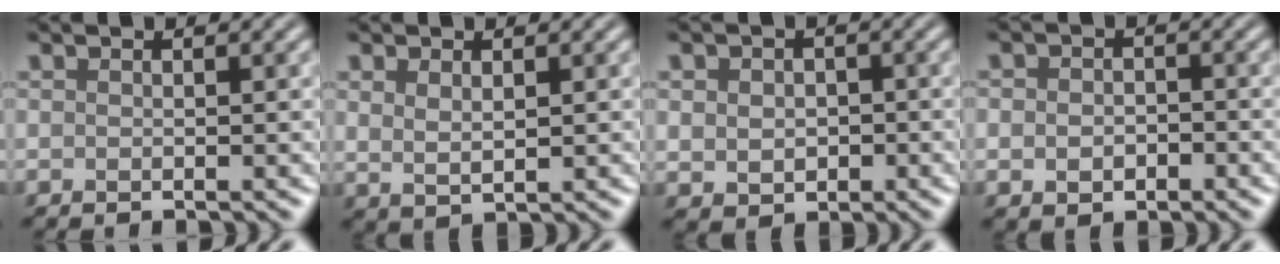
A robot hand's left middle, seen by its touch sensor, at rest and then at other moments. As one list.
[{"total": 1.7, "force": [0.7, 0.9, 1.3], "torque": [-0.028, -0.004, 0.020]}, {"total": 3.1, "force": [-0.1, 2.6, 1.7], "torque": [-0.025, -0.003, -0.001]}, {"total": 2.5, "force": [-0.5, 1.9, 1.5], "torque": [-0.013, -0.006, -0.014]}]